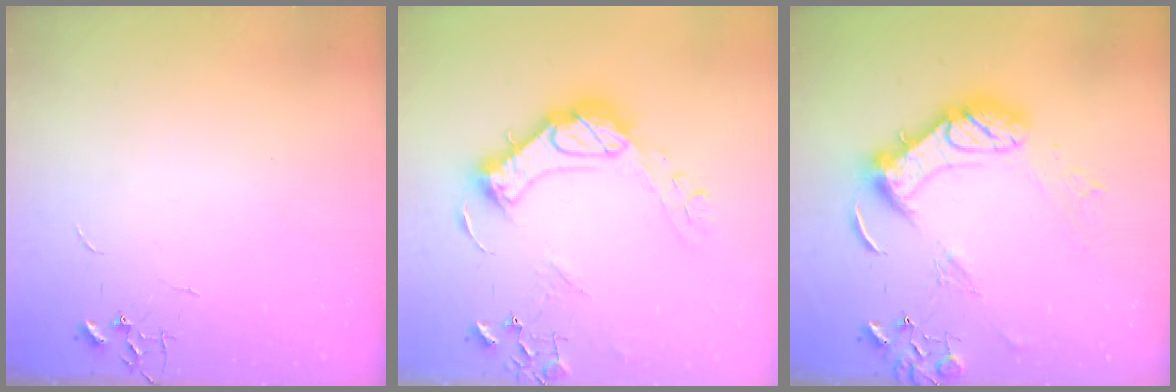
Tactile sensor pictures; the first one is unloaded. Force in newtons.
{"total": 17.9, "press": 17.8, "slide": 1.8}
{"total": 16.9, "press": 16.7, "slide": 2.1}